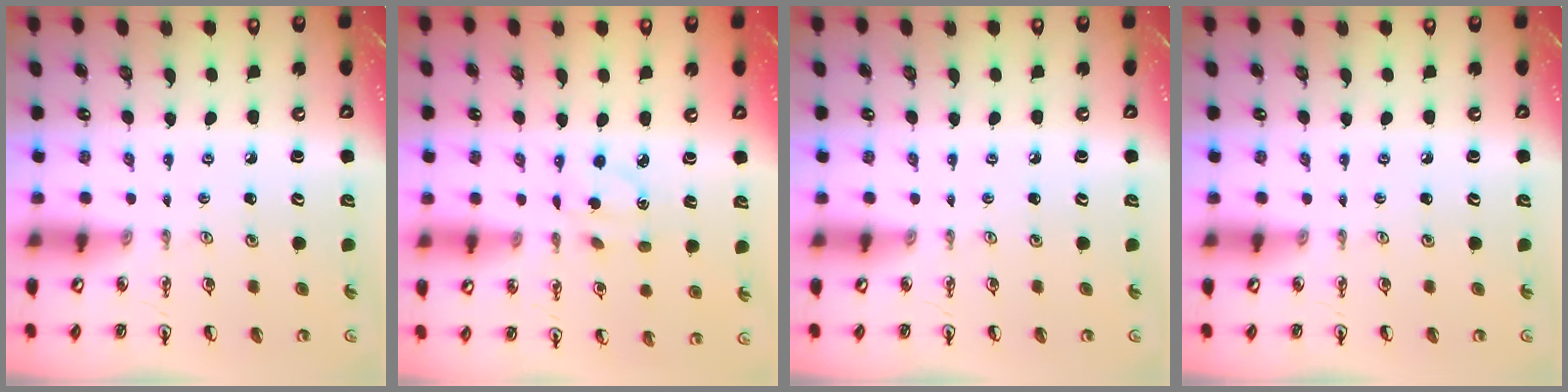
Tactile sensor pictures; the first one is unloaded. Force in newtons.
{"total": 3.5, "press": 3.4, "slide": 0.8}
{"total": 0.0}
{"total": 0.0}